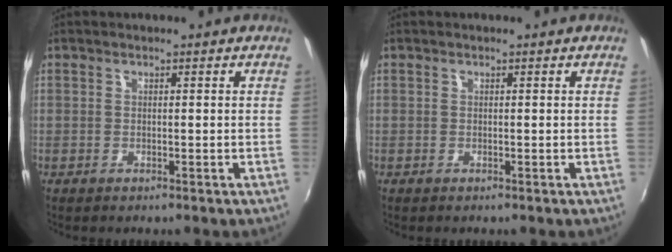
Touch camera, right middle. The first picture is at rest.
{"total": 0.0}